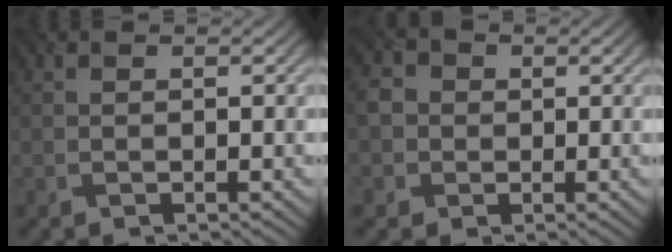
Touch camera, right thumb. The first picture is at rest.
{"total": 4.5, "force": [0.1, 4.2, 1.5], "torque": [-0.054, 0.008, -0.013]}